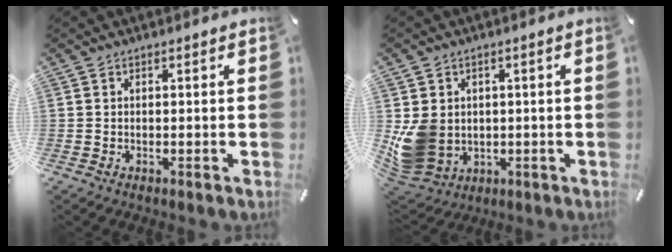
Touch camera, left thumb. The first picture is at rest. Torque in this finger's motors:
{"motor_torque": [1.62, 1.53, 0.87, -0.01, 0.30]}